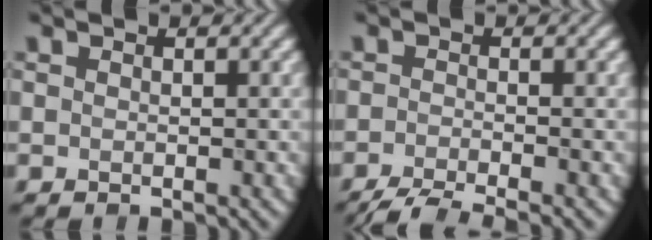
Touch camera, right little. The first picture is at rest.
{"total": 4.5, "force": [-3.5, 0.8, 2.7], "torque": [-0.039, -0.007, -0.071]}